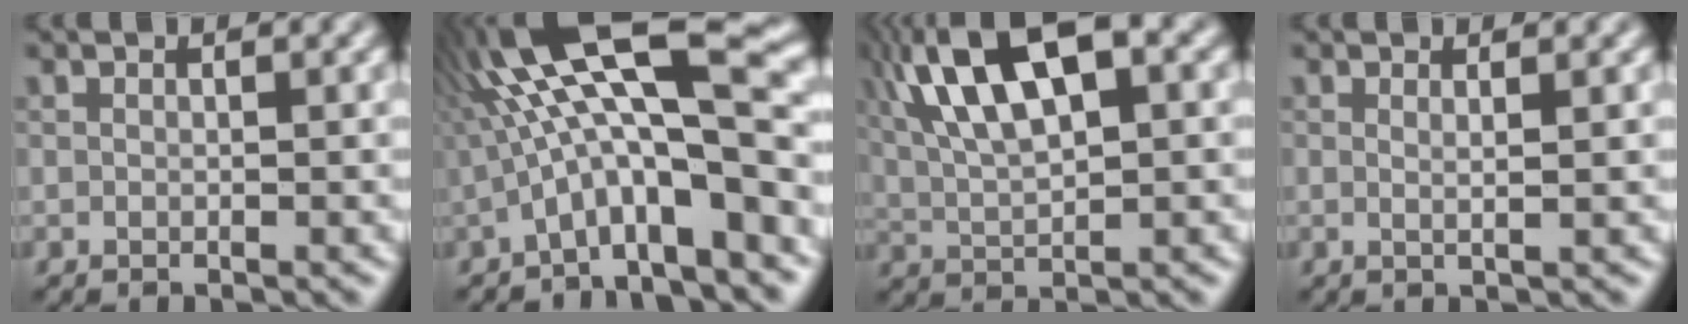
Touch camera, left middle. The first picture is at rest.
{"total": 12.7, "force": [-0.4, 3.0, 12.3], "torque": [-0.205, 0.043, -0.006]}
{"total": 10.6, "force": [3.8, 4.2, 8.9], "torque": [-0.175, 0.019, 0.067]}
{"total": 1.2, "force": [0.5, 0.4, 1.0], "torque": [-0.007, -0.001, 0.002]}